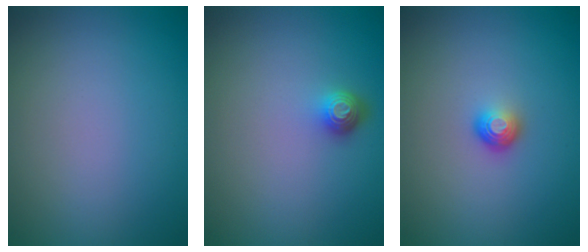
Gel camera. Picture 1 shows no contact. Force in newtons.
{"total": 1.6, "press": 1.1, "slide": 1.0}
{"total": 1.7, "press": 1.2, "slide": 1.2}